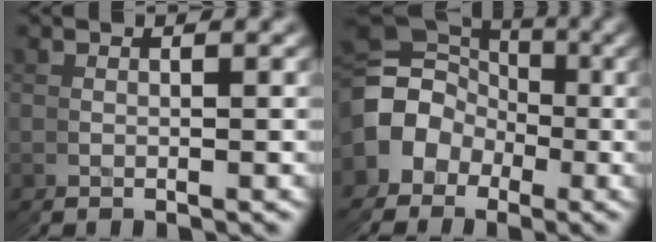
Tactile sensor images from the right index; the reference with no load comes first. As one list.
[{"total": 12.4, "force": [1.7, 11.5, 4.3], "torque": [-0.104, -0.007, 0.018]}]